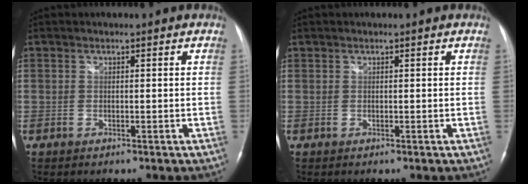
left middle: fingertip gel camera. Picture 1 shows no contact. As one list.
[{"total": 0.0}]